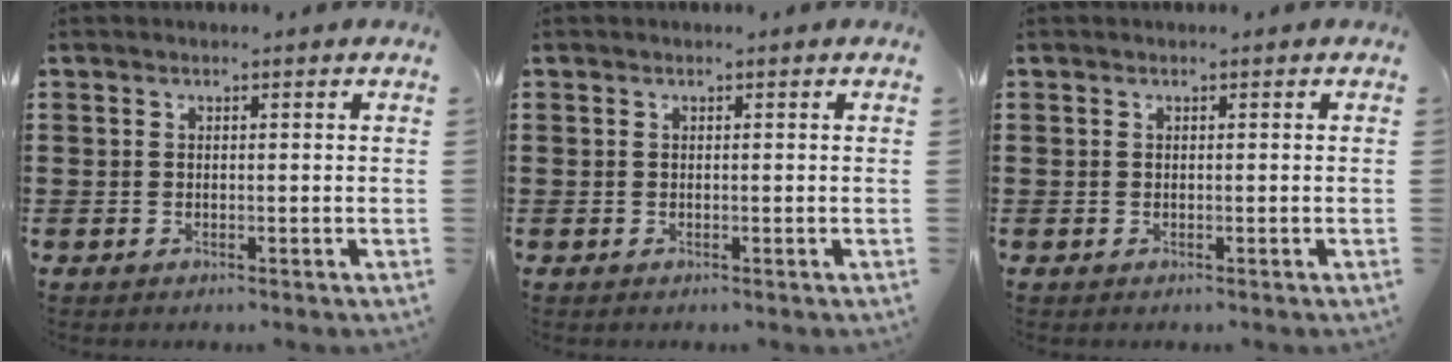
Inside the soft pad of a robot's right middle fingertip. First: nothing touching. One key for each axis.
{"total": 0.0}
{"total": 0.0}